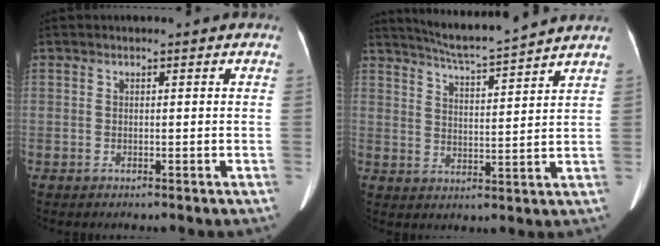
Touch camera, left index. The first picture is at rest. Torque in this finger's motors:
{"motor_torque": [-0.40, -1.07, 0.04, 0.01]}